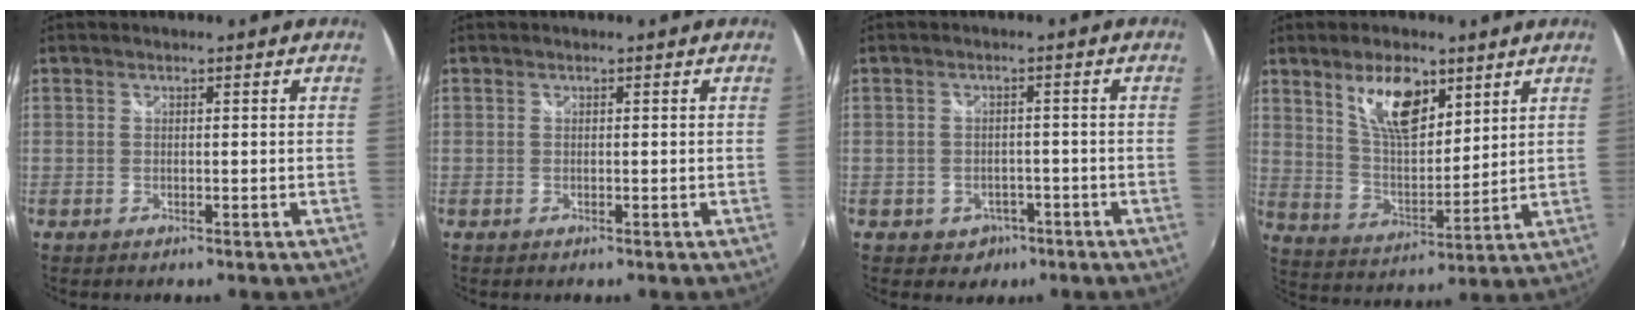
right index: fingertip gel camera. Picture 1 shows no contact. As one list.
[{"total": 0.0}, {"total": 4.4, "force": [-2.2, 3.7, 0.9], "torque": [-0.030, 0.006, -0.022]}, {"total": 12.1, "force": [6.8, 5.4, 8.4], "torque": [-0.143, 0.005, 0.132]}]